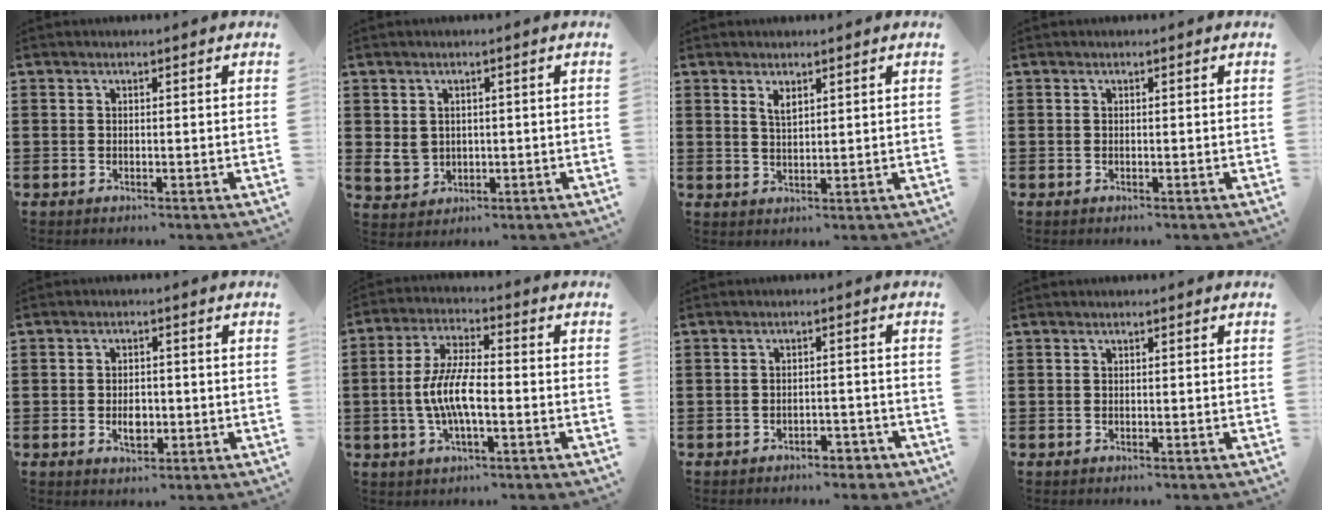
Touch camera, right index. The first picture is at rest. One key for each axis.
{"total": 3.1, "fx": 0.2, "fy": 2.9, "fz": 1.2, "tx": -0.034, "ty": 0.008, "tz": 0.003}
{"total": 2.1, "fx": 1.5, "fy": 0.8, "fz": 1.3, "tx": -0.028, "ty": 0.003, "tz": 0.026}
{"total": 0.0}
{"total": 3.2, "fx": -0.6, "fy": 1.9, "fz": 2.5, "tx": -0.040, "ty": -0.001, "tz": -0.012}
{"total": 7.7, "fx": -1.6, "fy": 2.5, "fz": 7.2, "tx": -0.164, "ty": -0.008, "tz": -0.038}
{"total": 2.3, "fx": -2.1, "fy": 0.6, "fz": 0.6, "tx": -0.016, "ty": 0.004, "tz": -0.044}
{"total": 0.0}